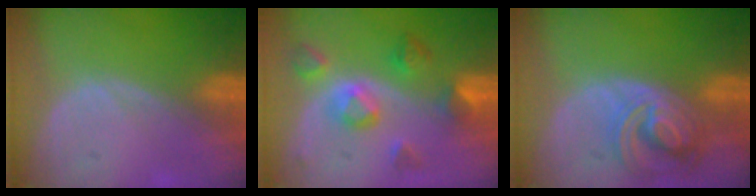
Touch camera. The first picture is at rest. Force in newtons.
{"total": 7.4, "press": 6.9, "slide": 2.8}
{"total": 8.3, "press": 7.1, "slide": 4.2}